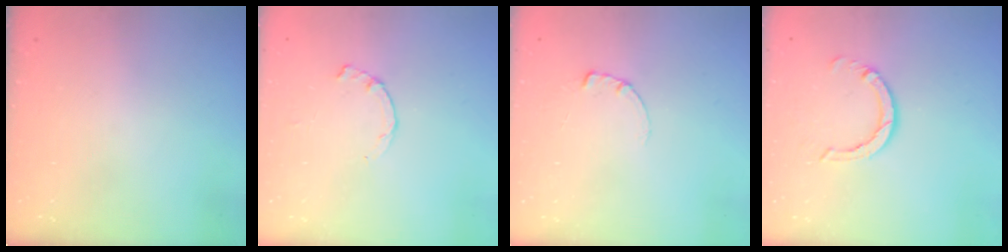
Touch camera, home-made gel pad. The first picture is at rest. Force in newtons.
{"total": 1.2, "press": 1.1, "slide": 0.3}
{"total": 0.6, "press": 0.5, "slide": 0.2}
{"total": 5.2, "press": 5.2, "slide": 0.4}